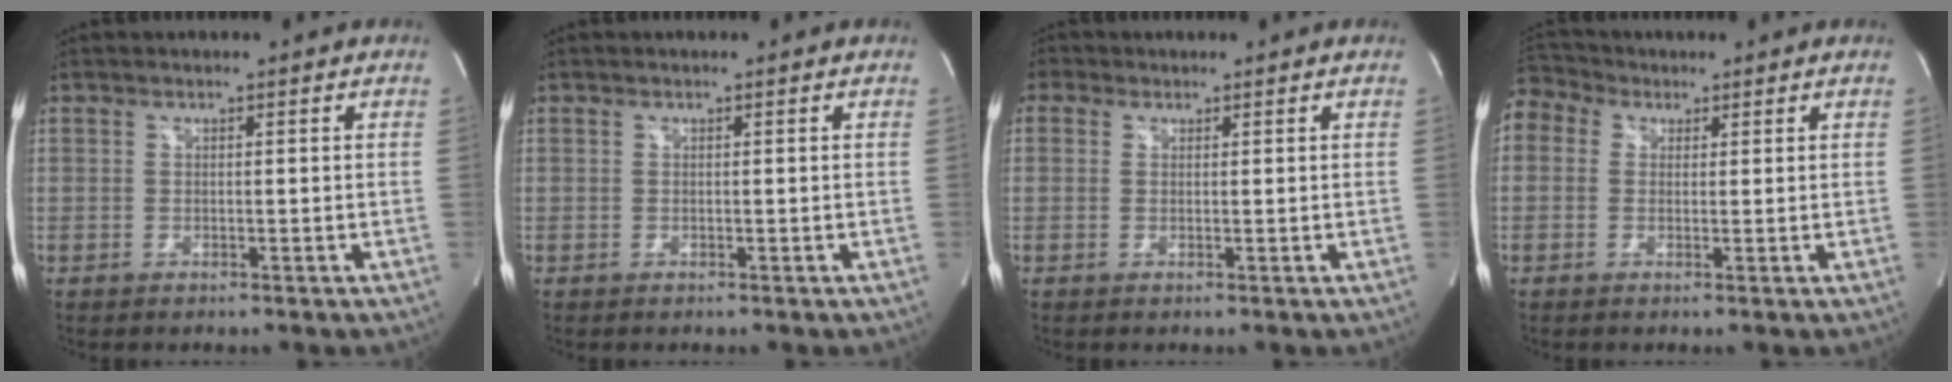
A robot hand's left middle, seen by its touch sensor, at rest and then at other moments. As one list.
[{"total": 0.0}, {"total": 2.4, "force": [1.0, 2.0, 0.8], "torque": [-0.018, 0.017, 0.015]}, {"total": 8.4, "force": [3.9, 6.8, 3.1], "torque": [-0.085, 0.055, 0.076]}]